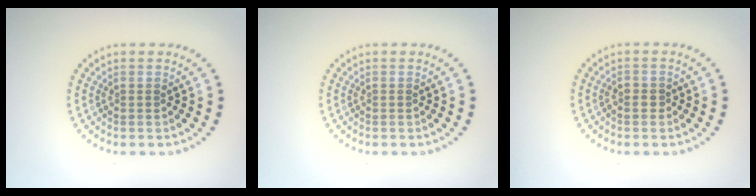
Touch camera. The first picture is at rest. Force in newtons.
{"total": 0.0}
{"total": 0.9, "press": 0.8, "slide": 0.4}